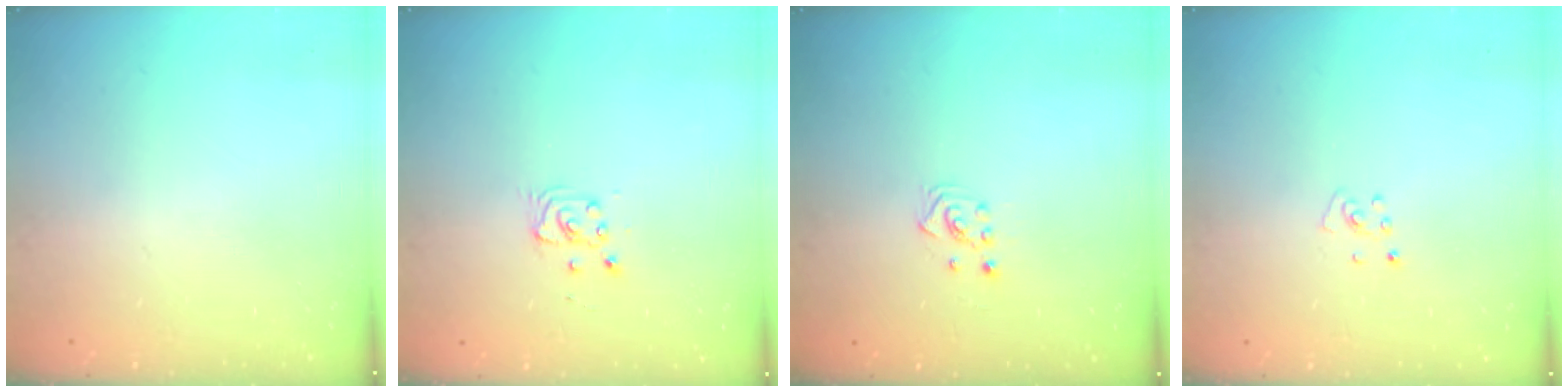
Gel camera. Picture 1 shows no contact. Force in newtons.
{"total": 3.6, "press": 3.6, "slide": 0.4}
{"total": 2.5, "press": 2.4, "slide": 0.8}
{"total": 3.9, "press": 3.9, "slide": 0.4}